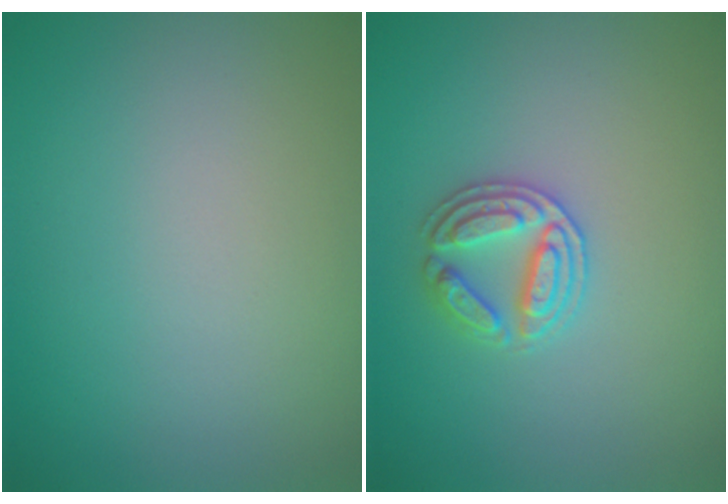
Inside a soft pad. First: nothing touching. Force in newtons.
{"total": 2.8, "press": 2.7, "slide": 0.4}